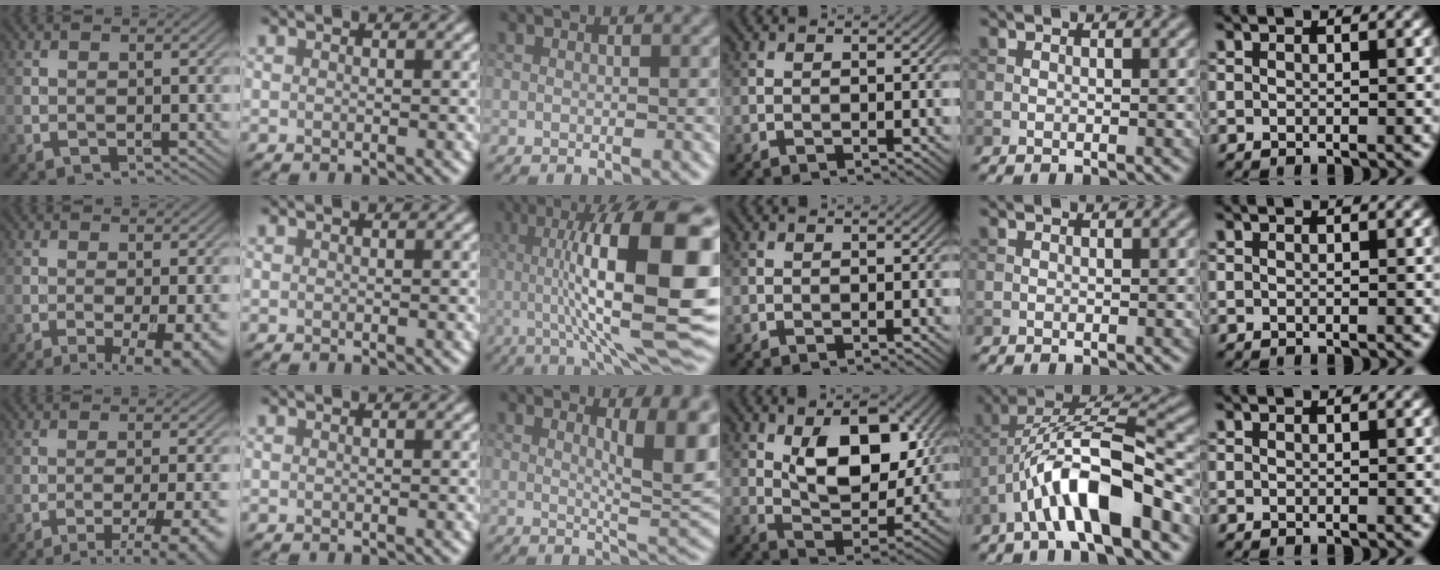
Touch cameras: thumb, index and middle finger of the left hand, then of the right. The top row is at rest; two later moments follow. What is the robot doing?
{"motion": "unscrew", "object": "dispenser bottle"}